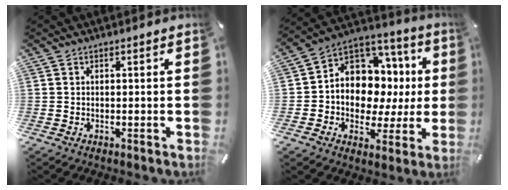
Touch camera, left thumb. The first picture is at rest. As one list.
[{"total": 12.2, "force": [1.8, 10.6, 5.7], "torque": [-0.089, -0.028, 0.045]}]